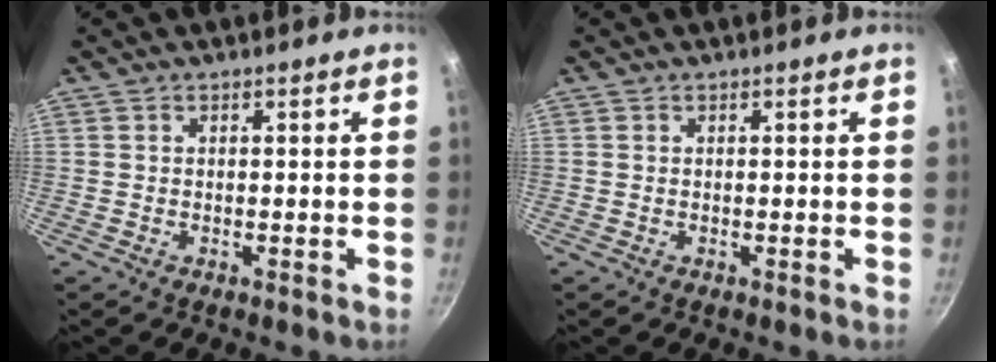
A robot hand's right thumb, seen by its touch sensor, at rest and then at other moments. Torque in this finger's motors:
{"motor_torque": [-0.11, 0.29, 0.25, -0.01, 0.03]}